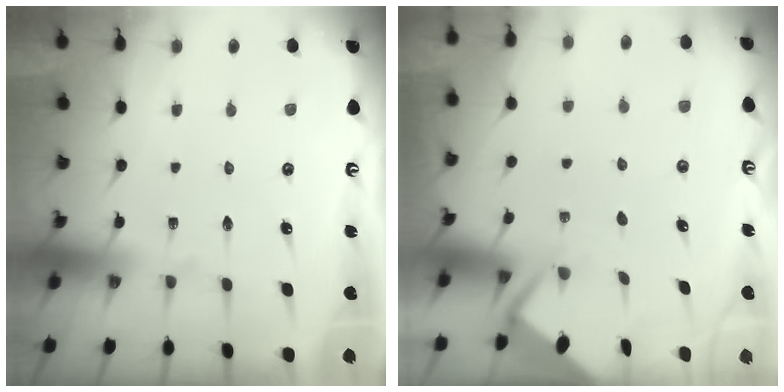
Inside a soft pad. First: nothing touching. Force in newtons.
{"total": 2.7, "press": 2.7, "slide": 0.2}